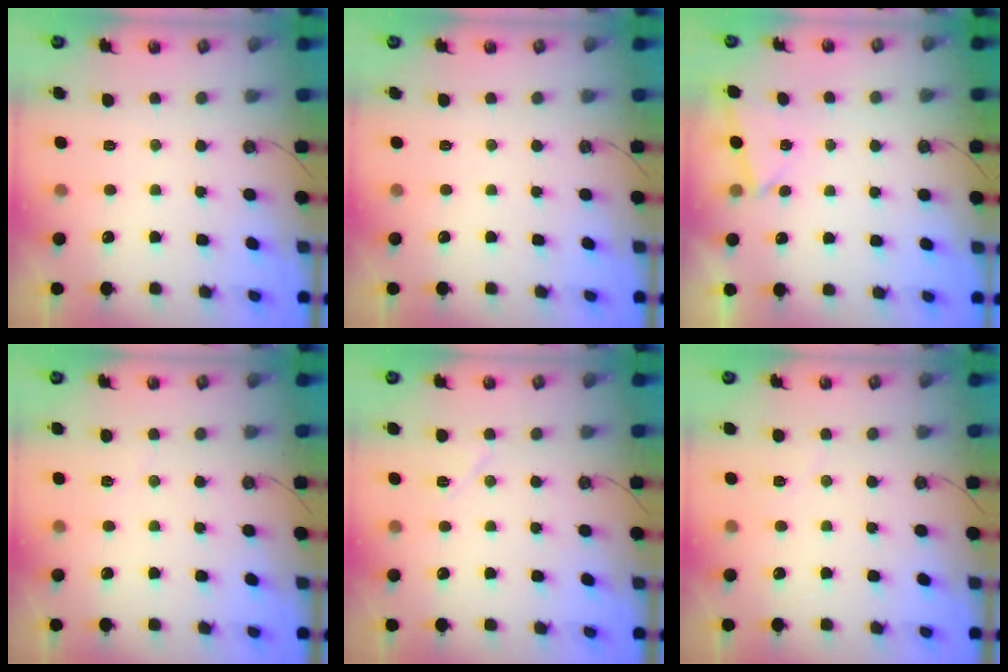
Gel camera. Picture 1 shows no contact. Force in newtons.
{"total": 0.0}
{"total": 2.2, "press": 1.8, "slide": 1.3}
{"total": 6.2, "press": 3.8, "slide": 4.9}
{"total": 5.4, "press": 5.0, "slide": 2.0}
{"total": 3.7, "press": 3.4, "slide": 1.4}